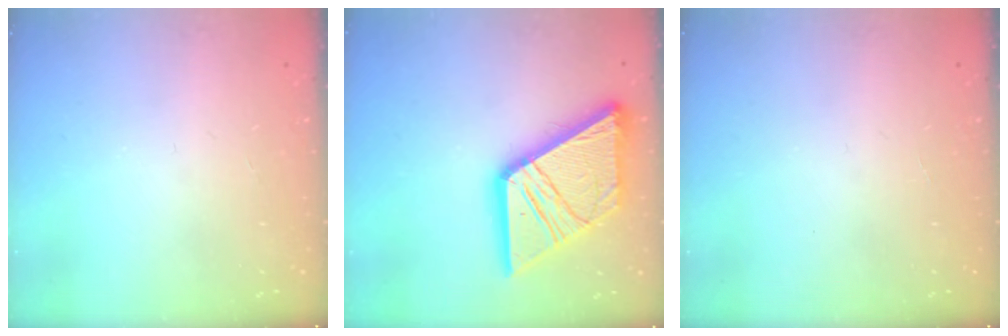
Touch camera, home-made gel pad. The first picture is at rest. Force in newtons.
{"total": 26.1, "press": 25.9, "slide": 3.2}
{"total": 0.0}